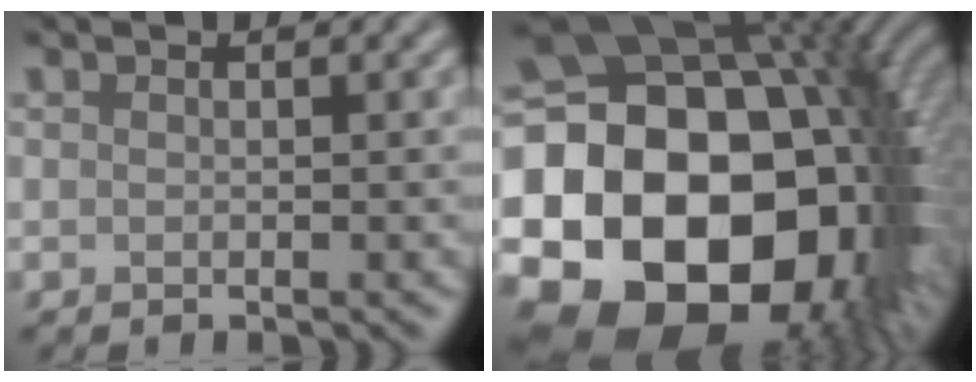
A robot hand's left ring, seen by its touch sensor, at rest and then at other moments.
{"total": 24.5, "force": [-4.7, 18.8, 15.1], "torque": [-0.259, -0.016, -0.111]}